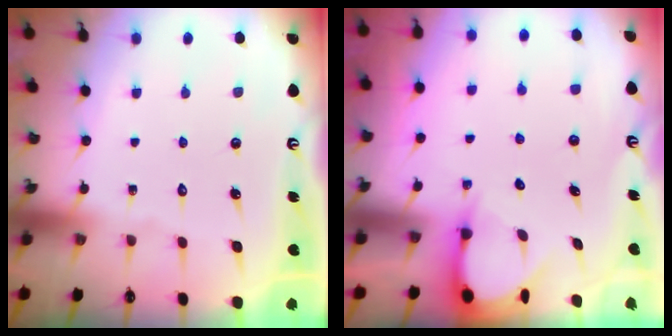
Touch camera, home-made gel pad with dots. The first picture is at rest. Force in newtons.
{"total": 3.5, "press": 3.5, "slide": 0.4}